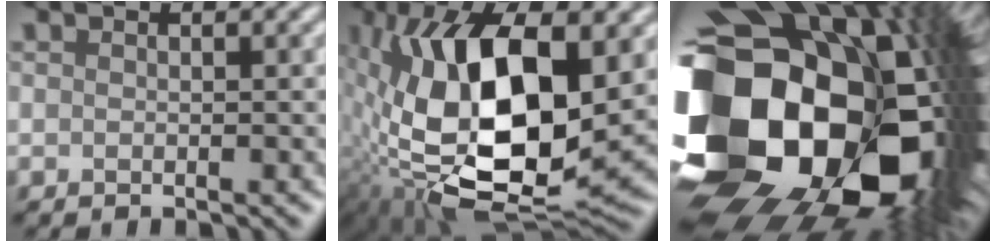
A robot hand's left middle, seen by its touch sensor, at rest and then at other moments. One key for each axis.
{"total": 16.4, "fx": 1.2, "fy": 7.9, "fz": 14.4, "tx": -0.261, "ty": -0.008, "tz": 0.027}
{"total": 21.7, "fx": -2.4, "fy": 14.7, "fz": 15.8, "tx": -0.323, "ty": -0.070, "tz": -0.002}